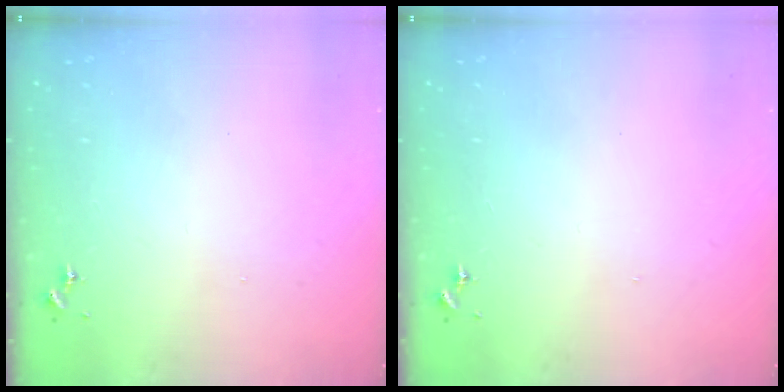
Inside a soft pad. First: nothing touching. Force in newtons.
{"total": 0.0}